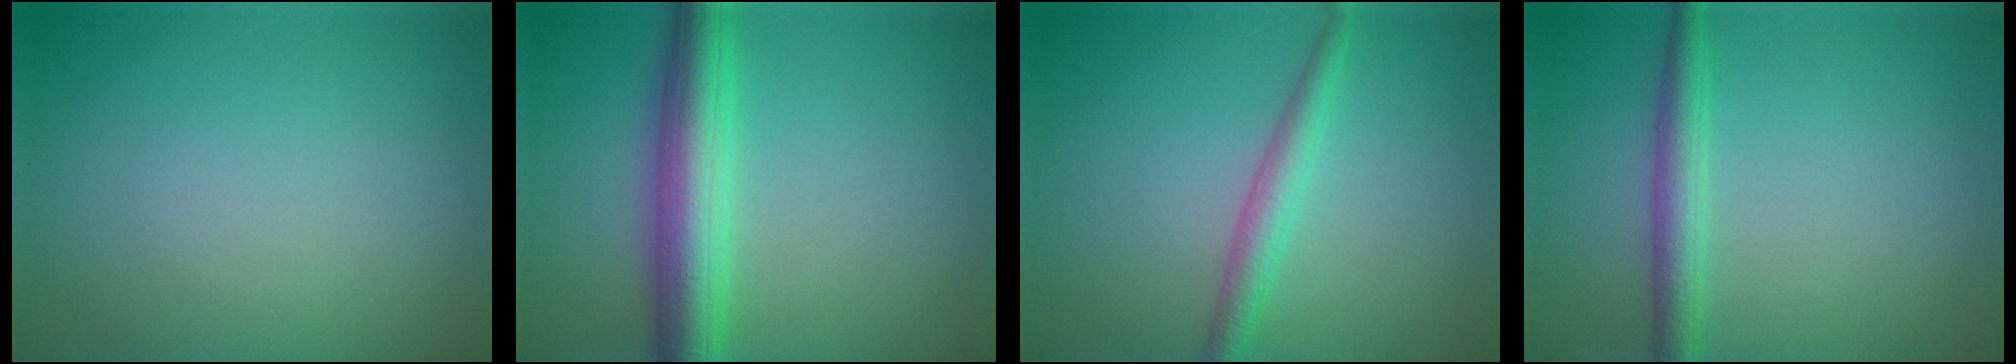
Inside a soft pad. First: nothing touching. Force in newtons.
{"total": 6.3, "press": 6.3, "slide": 0.2}
{"total": 2.5, "press": 2.5, "slide": 0.0}
{"total": 2.7, "press": 2.7, "slide": 0.0}